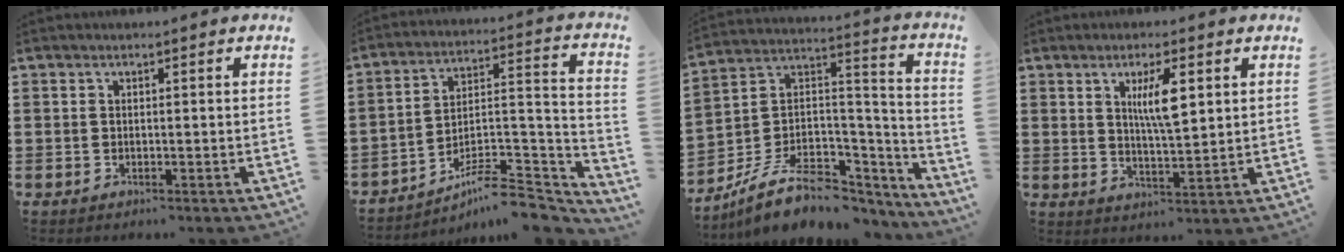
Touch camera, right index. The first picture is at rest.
{"total": 8.0, "force": [-6.6, 1.6, 4.3], "torque": [-0.061, 0.002, -0.124]}
{"total": 9.5, "force": [-5.9, 5.1, 5.4], "torque": [-0.115, 0.006, -0.107]}
{"total": 5.8, "force": [1.9, 1.1, 5.4], "torque": [-0.101, 0.001, 0.029]}